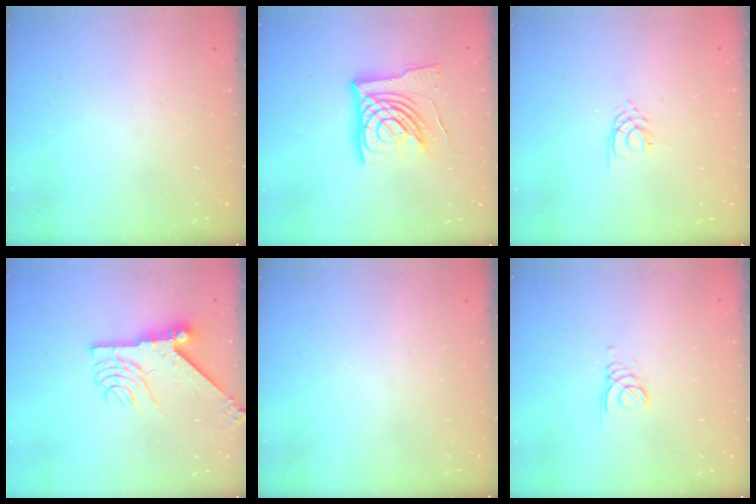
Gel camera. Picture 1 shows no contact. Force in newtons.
{"total": 16.7, "press": 16.6, "slide": 1.8}
{"total": 1.6, "press": 1.6, "slide": 0.2}
{"total": 10.9, "press": 10.8, "slide": 1.5}
{"total": 0.0}
{"total": 1.2, "press": 1.2, "slide": 0.1}